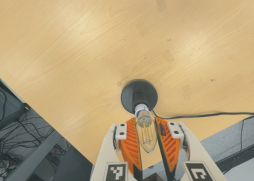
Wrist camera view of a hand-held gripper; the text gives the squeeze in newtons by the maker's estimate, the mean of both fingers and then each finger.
{"total": 14.5, "left": 15.6, "right": 13.4}